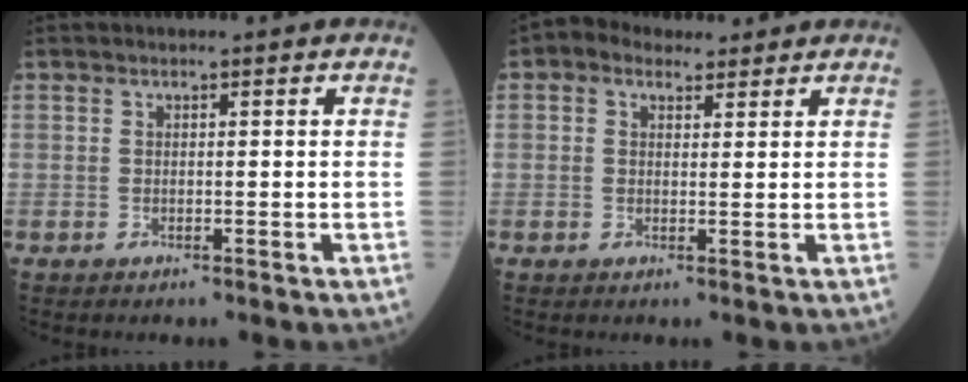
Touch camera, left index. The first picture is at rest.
{"total": 4.6, "force": [3.1, 2.9, 1.9], "torque": [-0.039, 0.031, 0.055]}